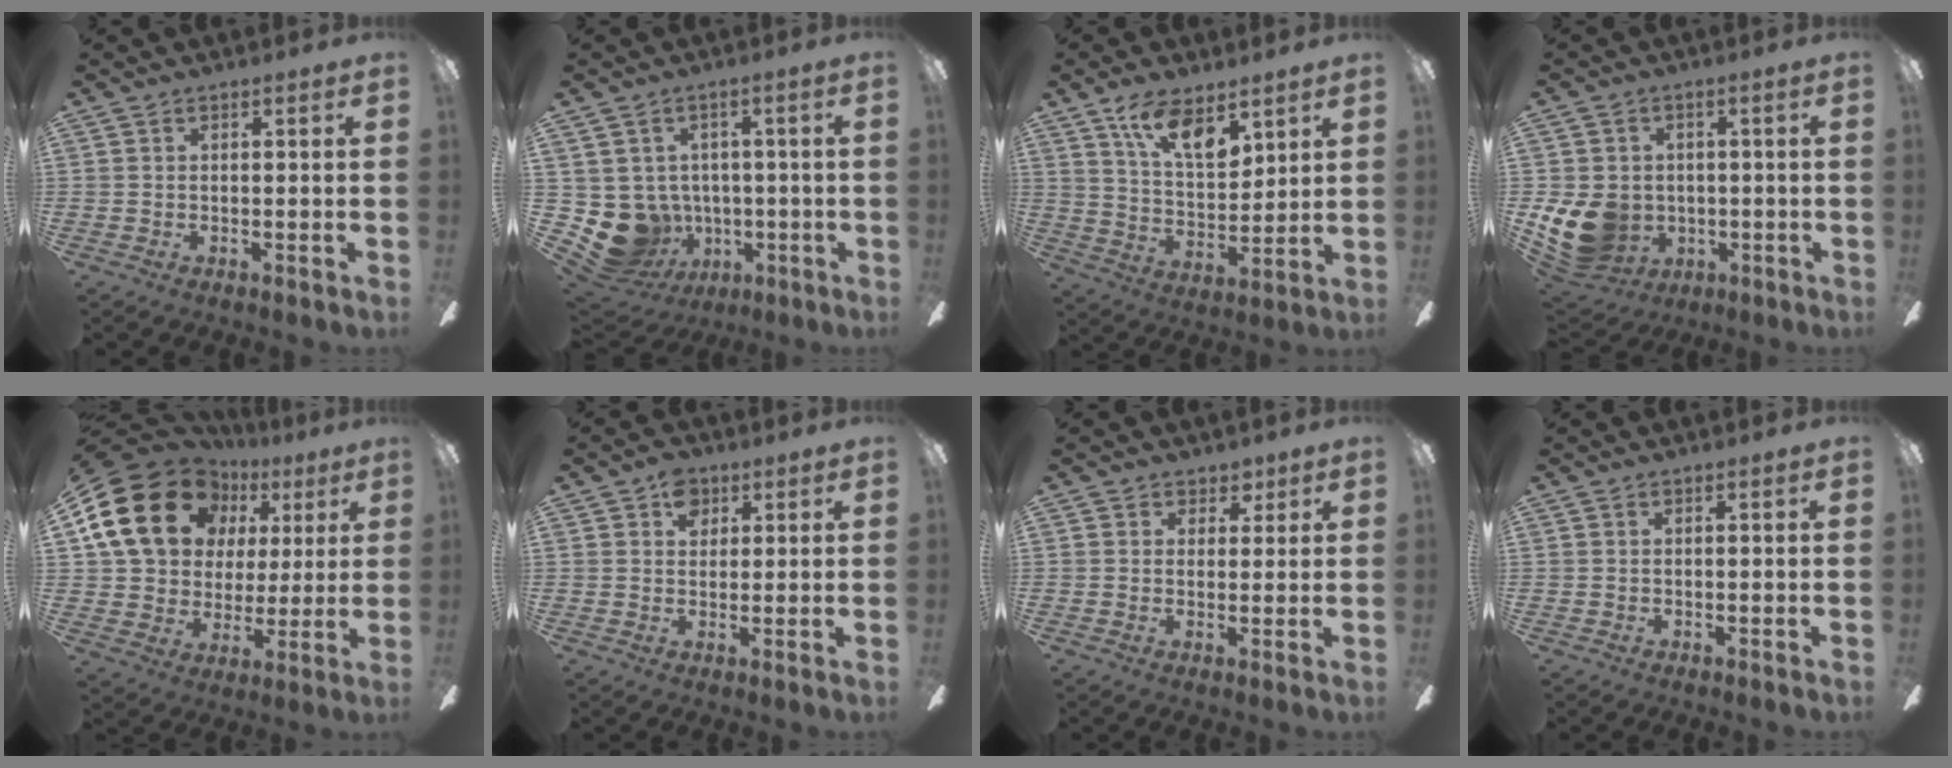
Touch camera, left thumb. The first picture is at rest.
{"total": 11.3, "force": [-2.9, 9.9, 4.5], "torque": [-0.115, 0.007, -0.040]}
{"total": 12.9, "force": [8.4, 5.5, 8.2], "torque": [-0.144, -0.033, 0.152]}
{"total": 12.9, "force": [-2.0, 10.9, 6.7], "torque": [-0.169, -0.001, -0.032]}
{"total": 22.1, "force": [9.3, 17.2, 10.3], "torque": [-0.204, -0.031, 0.187]}
{"total": 5.8, "force": [2.8, 4.3, 2.7], "torque": [-0.031, 0.003, 0.046]}
{"total": 3.3, "force": [2.0, 2.7, 0.3], "torque": [0.008, -0.007, 0.031]}
{"total": 0.0}